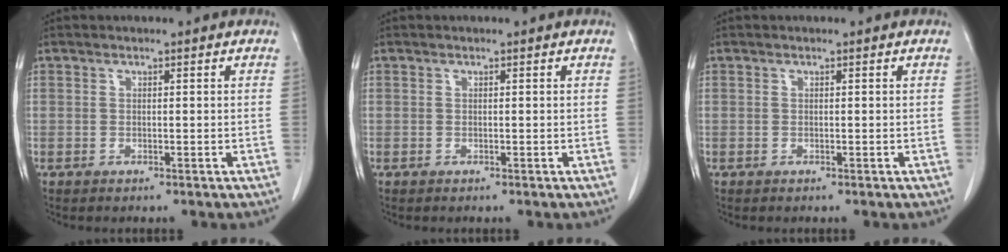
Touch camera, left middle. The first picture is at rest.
{"total": 0.0}
{"total": 0.0}